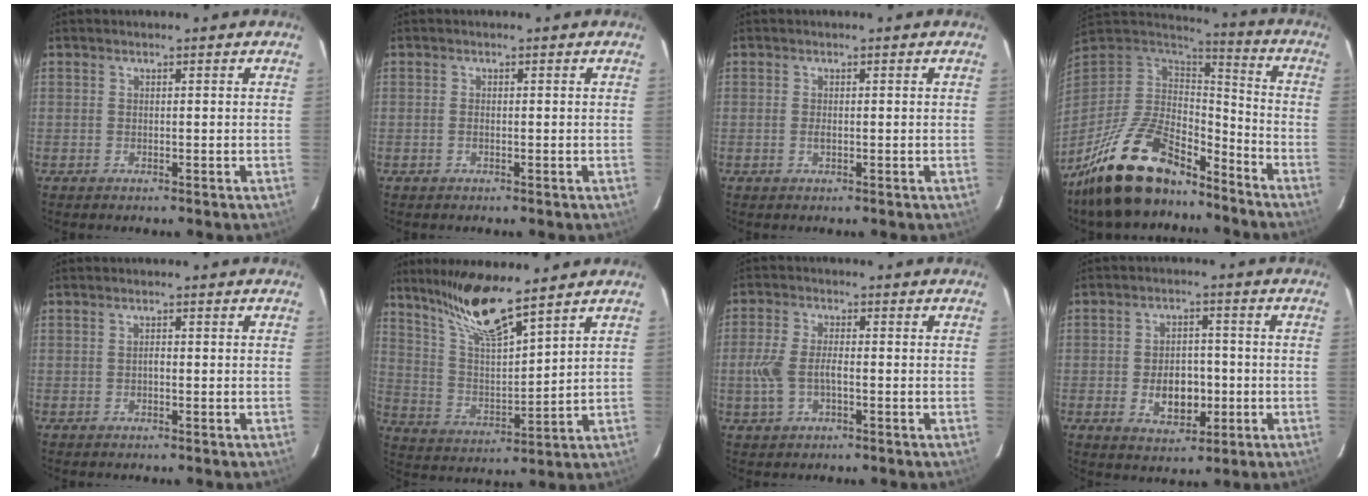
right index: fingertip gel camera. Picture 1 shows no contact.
{"total": 0.6, "force": [-0.2, 0.2, 0.5], "torque": [-0.011, 0.001, -0.005]}
{"total": 1.0, "force": [-0.2, 0.5, 0.8], "torque": [-0.015, 0.000, -0.004]}
{"total": 21.7, "force": [-15.9, 8.4, 12.1], "torque": [-0.243, -0.013, -0.273]}
{"total": 0.7, "force": [-0.2, 0.4, 0.6], "torque": [-0.010, 0.004, -0.004]}
{"total": 13.3, "force": [10.5, 1.3, 8.1], "torque": [-0.147, 0.002, 0.209]}
{"total": 6.4, "force": [-1.5, 3.1, 5.4], "torque": [-0.121, 0.002, -0.026]}
{"total": 8.0, "force": [-1.8, 5.1, 5.8], "torque": [-0.107, 0.008, -0.018]}